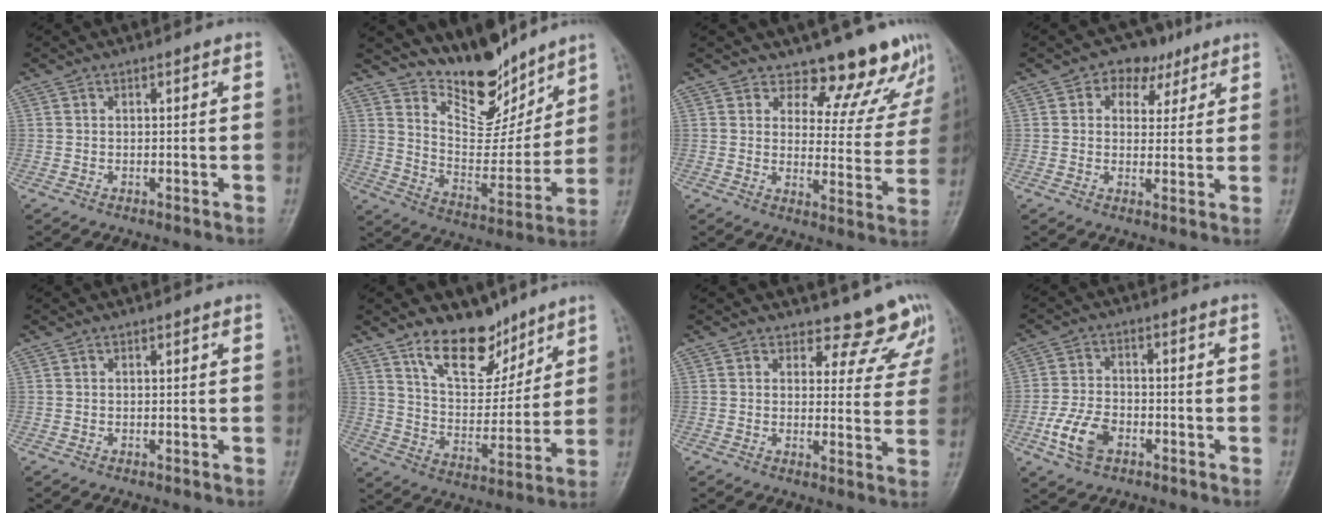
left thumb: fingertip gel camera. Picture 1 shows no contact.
{"total": 14.8, "force": [12.4, 5.9, 5.6], "torque": [-0.048, -0.091, 0.219]}
{"total": 12.0, "force": [10.7, 4.7, 2.9], "torque": [0.007, -0.093, 0.121]}
{"total": 6.8, "force": [3.4, 5.2, 2.7], "torque": [0.000, -0.004, 0.046]}
{"total": 0.0}
{"total": 12.9, "force": [9.4, 6.7, 5.7], "torque": [-0.056, -0.072, 0.172]}
{"total": 8.6, "force": [7.7, 3.8, 0.2], "torque": [0.045, -0.057, 0.071]}
{"total": 7.6, "force": [-3.2, 4.8, 5.0], "torque": [-0.097, 0.012, -0.064]}